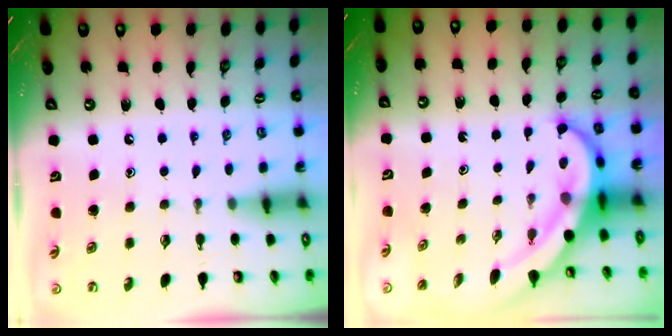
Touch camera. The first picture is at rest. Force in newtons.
{"total": 8.1, "press": 8.1, "slide": 1.1}